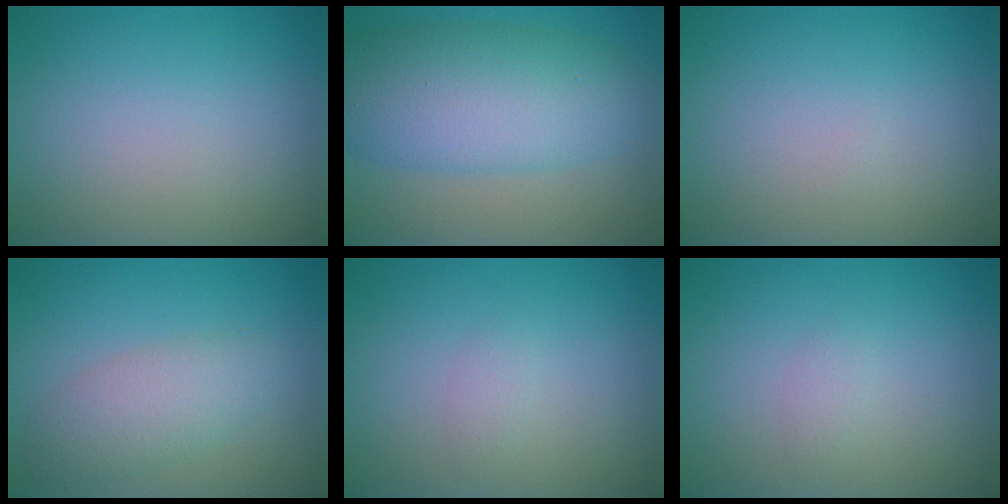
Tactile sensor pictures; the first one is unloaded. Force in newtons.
{"total": 8.6, "press": 8.6, "slide": 0.3}
{"total": 0.0}
{"total": 3.6, "press": 3.6, "slide": 0.0}
{"total": 0.8, "press": 0.8, "slide": 0.0}
{"total": 0.8, "press": 0.8, "slide": 0.0}